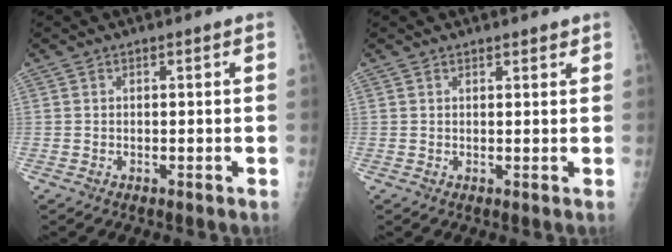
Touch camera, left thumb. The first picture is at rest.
{"total": 1.3, "force": [1.1, 0.5, 0.5], "torque": [0.000, -0.006, 0.014]}